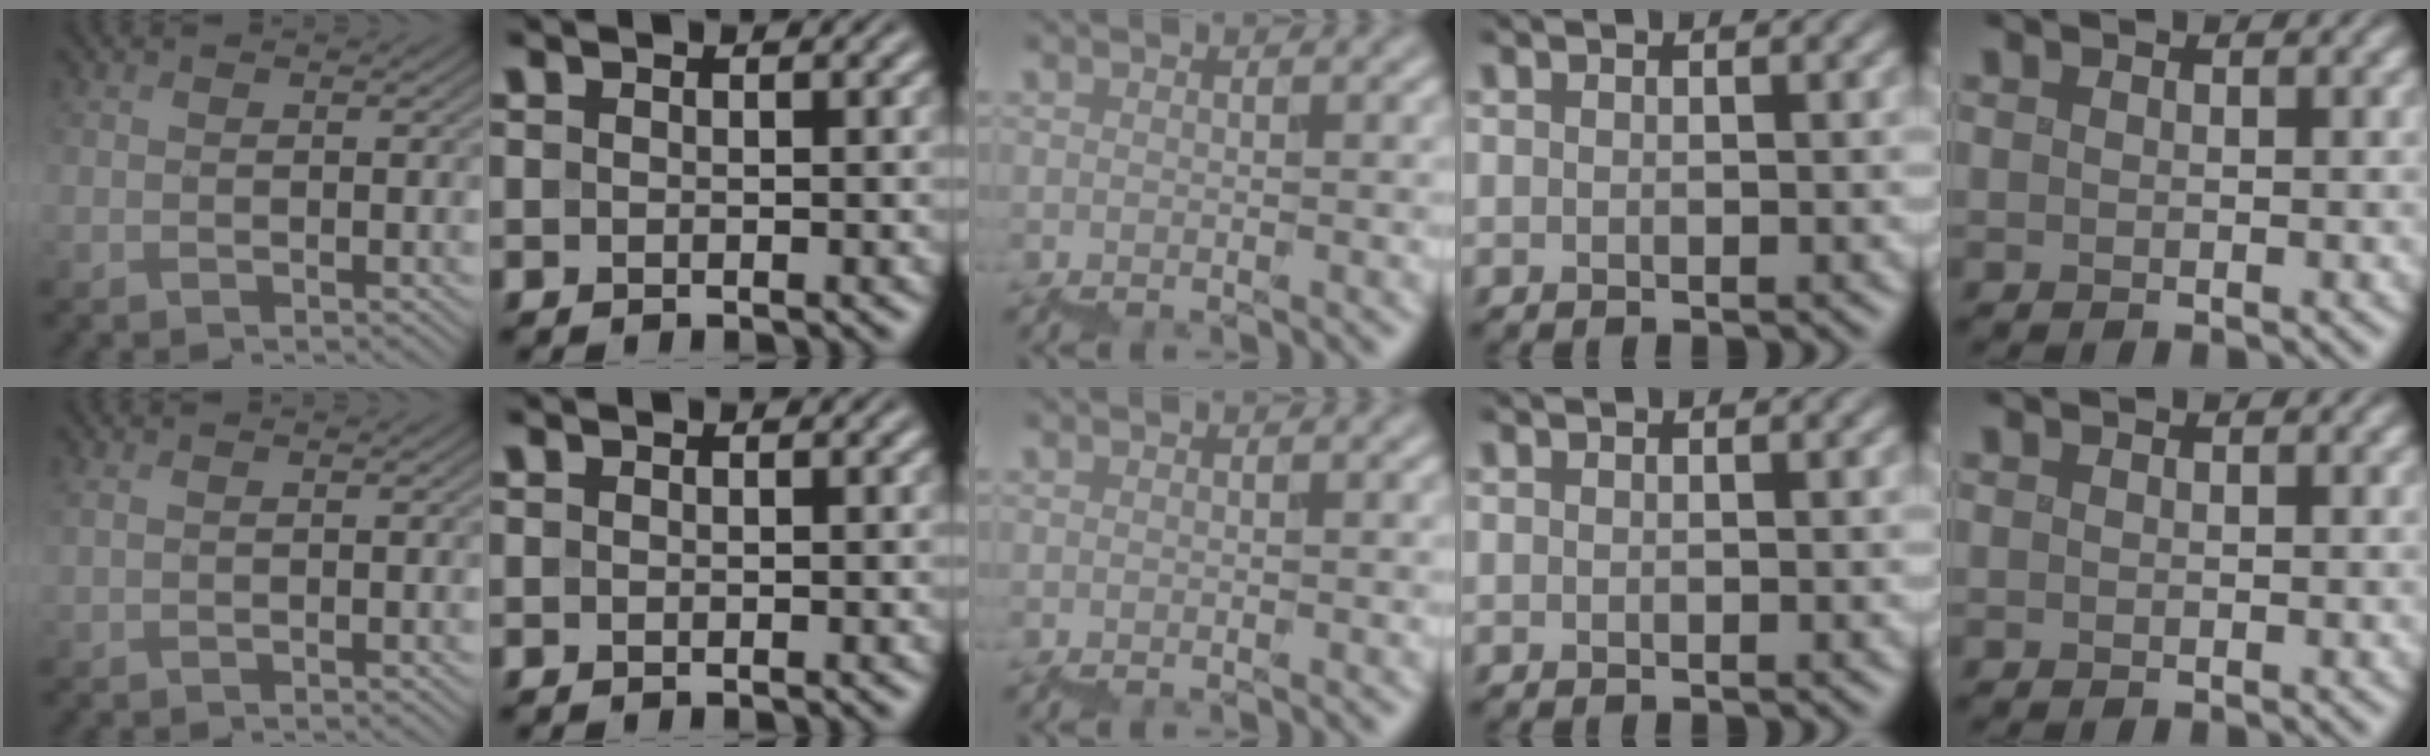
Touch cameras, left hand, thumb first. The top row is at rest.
{"thumb": {"total": 0.9, "force": [0.6, 0.2, 0.6], "torque": [-0.021, 0.001, 0.013]}}